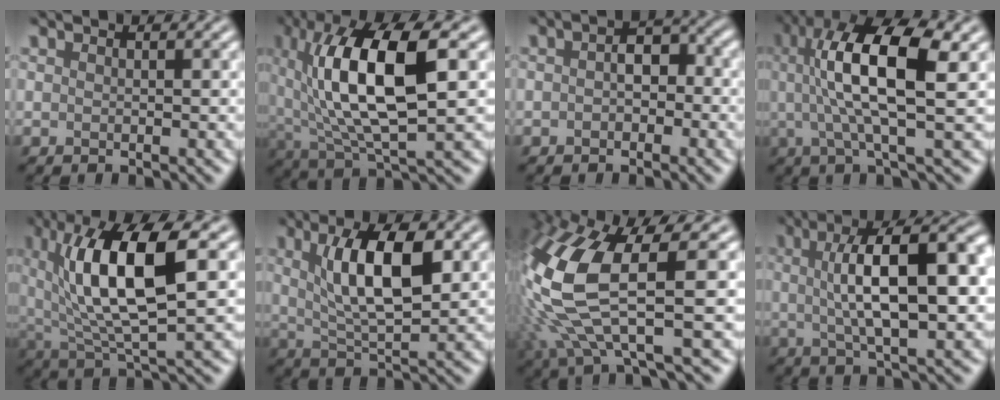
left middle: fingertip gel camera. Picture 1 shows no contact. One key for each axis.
{"total": 8.2, "fx": 0.4, "fy": 2.3, "fz": 7.9, "tx": -0.181, "ty": -0.025, "tz": 0.053}
{"total": 1.6, "fx": -1.6, "fy": -0.3, "fz": -0.1, "tx": -0.023, "ty": -0.018, "tz": 0.008}
{"total": 7.5, "fx": 0.3, "fy": 1.0, "fz": 7.5, "tx": -0.159, "ty": -0.016, "tz": 0.048}
{"total": 7.3, "fx": 0.9, "fy": 1.6, "fz": 7.1, "tx": -0.161, "ty": -0.023, "tz": 0.060}
{"total": 5.2, "fx": 0.6, "fy": 0.8, "fz": 5.1, "tx": -0.107, "ty": -0.023, "tz": 0.052}
{"total": 8.4, "fx": -1.3, "fy": 1.8, "fz": 8.1, "tx": -0.229, "ty": -0.046, "tz": 0.023}
{"total": 9.2, "fx": 0.5, "fy": 1.9, "fz": 9.0, "tx": -0.153, "ty": -0.011, "tz": 0.042}